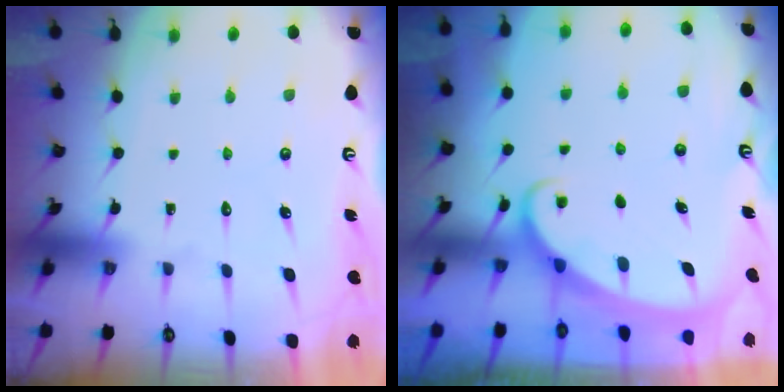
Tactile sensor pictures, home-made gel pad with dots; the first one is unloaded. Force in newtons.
{"total": 2.2, "press": 2.2, "slide": 0.3}